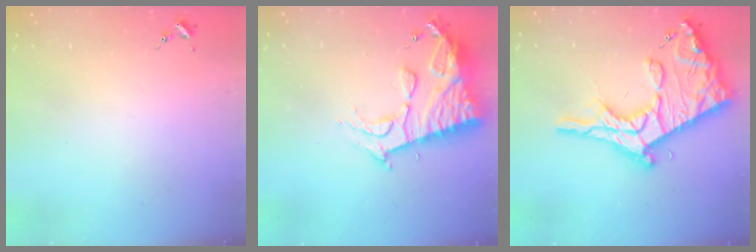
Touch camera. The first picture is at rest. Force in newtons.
{"total": 14.6, "press": 14.6, "slide": 1.3}
{"total": 27.1, "press": 27.0, "slide": 2.1}